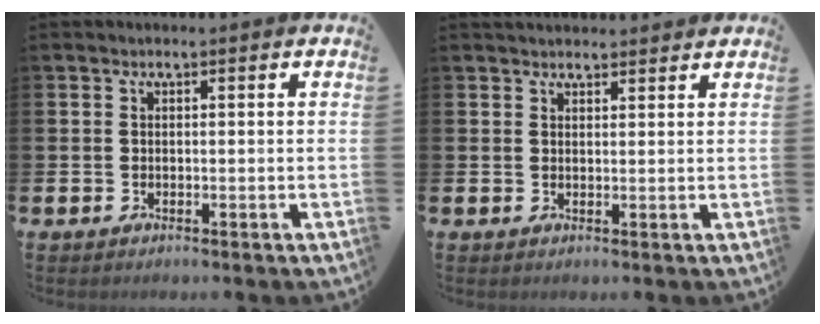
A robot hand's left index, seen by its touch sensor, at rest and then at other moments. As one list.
[{"total": 2.2, "force": [2.1, 0.6, 0.1], "torque": [0.006, -0.009, 0.037]}]